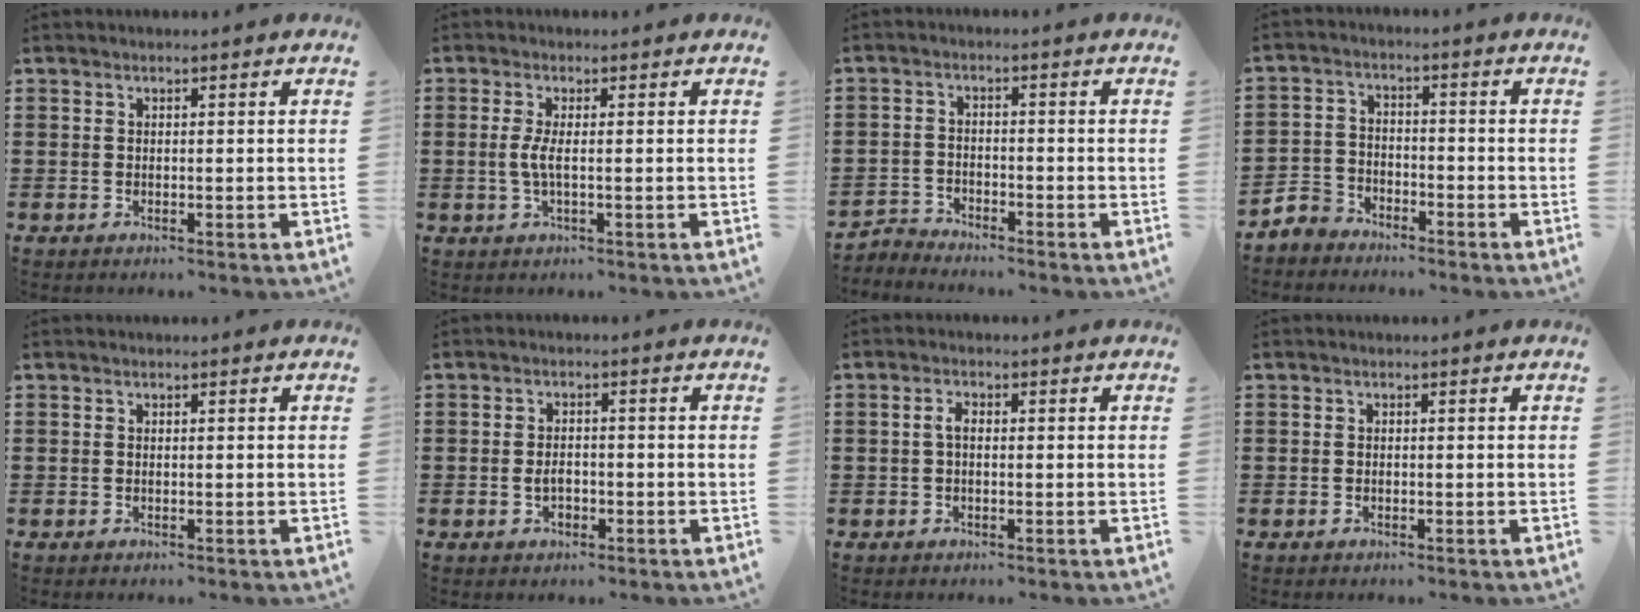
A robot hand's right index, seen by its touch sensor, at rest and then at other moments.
{"total": 2.8, "force": [-0.2, 0.3, 2.8], "torque": [-0.068, -0.008, -0.011]}
{"total": 2.6, "force": [-2.6, 0.3, -0.3], "torque": [-0.004, 0.001, -0.057]}
{"total": 3.9, "force": [-3.6, 1.5, 0.2], "torque": [-0.027, -0.002, -0.080]}
{"total": 0.0}
{"total": 2.2, "force": [-0.6, 1.3, 1.7], "torque": [-0.035, 0.000, -0.012]}
{"total": 1.9, "force": [-0.1, 0.8, 1.7], "torque": [-0.039, -0.001, -0.006]}
{"total": 0.0}